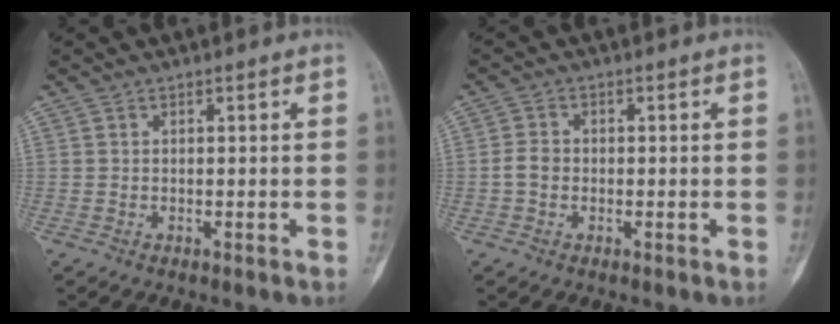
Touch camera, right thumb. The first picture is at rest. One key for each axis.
{"total": 2.6, "fx": -0.5, "fy": 2.1, "fz": 1.5, "tx": -0.025, "ty": 0.008, "tz": -0.014}